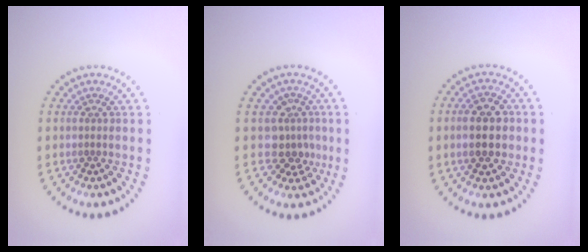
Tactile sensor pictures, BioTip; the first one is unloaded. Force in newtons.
{"total": 2.6, "press": 1.9, "slide": 1.8}
{"total": 3.5, "press": 3.5, "slide": 0.3}